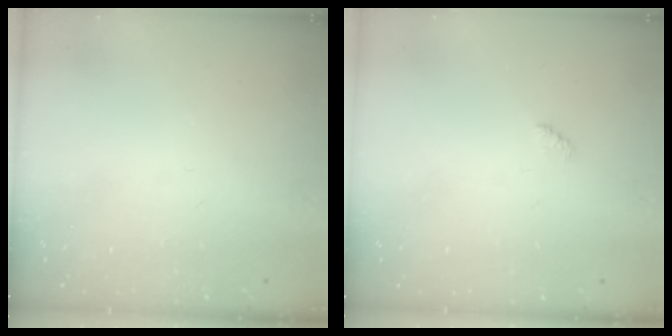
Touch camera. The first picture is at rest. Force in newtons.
{"total": 2.3, "press": 2.2, "slide": 0.5}